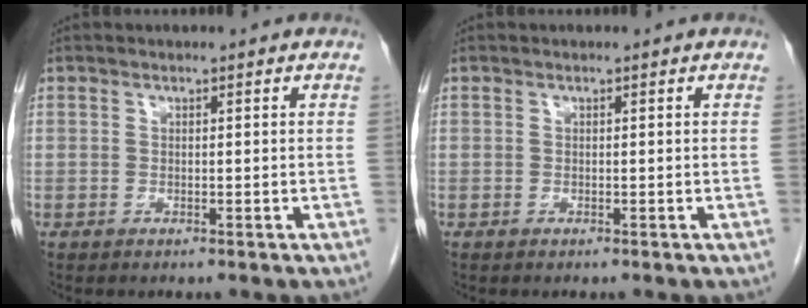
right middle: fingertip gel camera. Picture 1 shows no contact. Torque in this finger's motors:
{"motor_torque": [0.30, -0.11, -0.08, 0.00]}